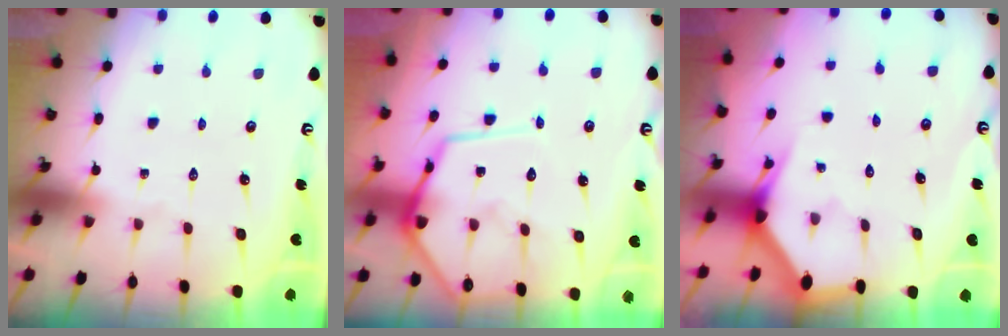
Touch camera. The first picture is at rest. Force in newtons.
{"total": 12.9, "press": 12.9, "slide": 1.2}
{"total": 2.7, "press": 2.7, "slide": 0.1}